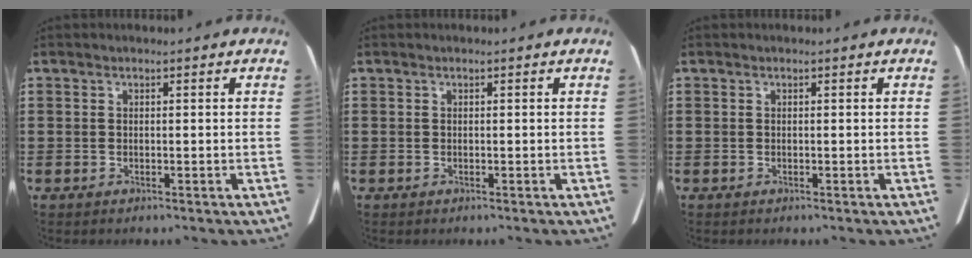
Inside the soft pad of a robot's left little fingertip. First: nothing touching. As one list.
[{"total": 0.0}, {"total": 0.0}]